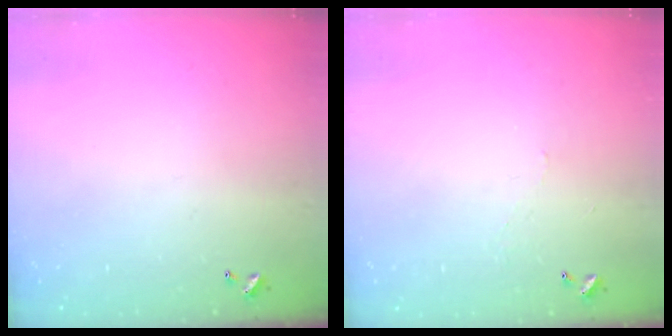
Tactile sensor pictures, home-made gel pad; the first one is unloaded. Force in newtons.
{"total": 2.1, "press": 2.1, "slide": 0.6}